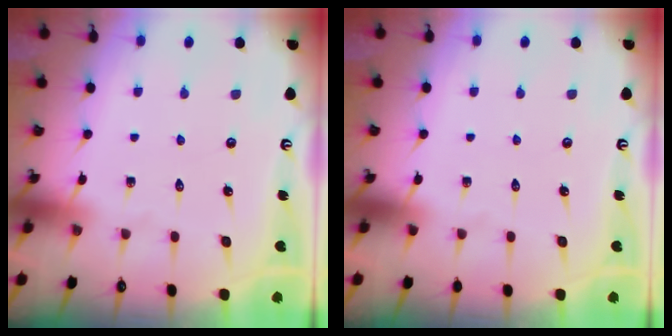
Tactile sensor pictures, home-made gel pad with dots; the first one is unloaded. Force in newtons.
{"total": 0.0}